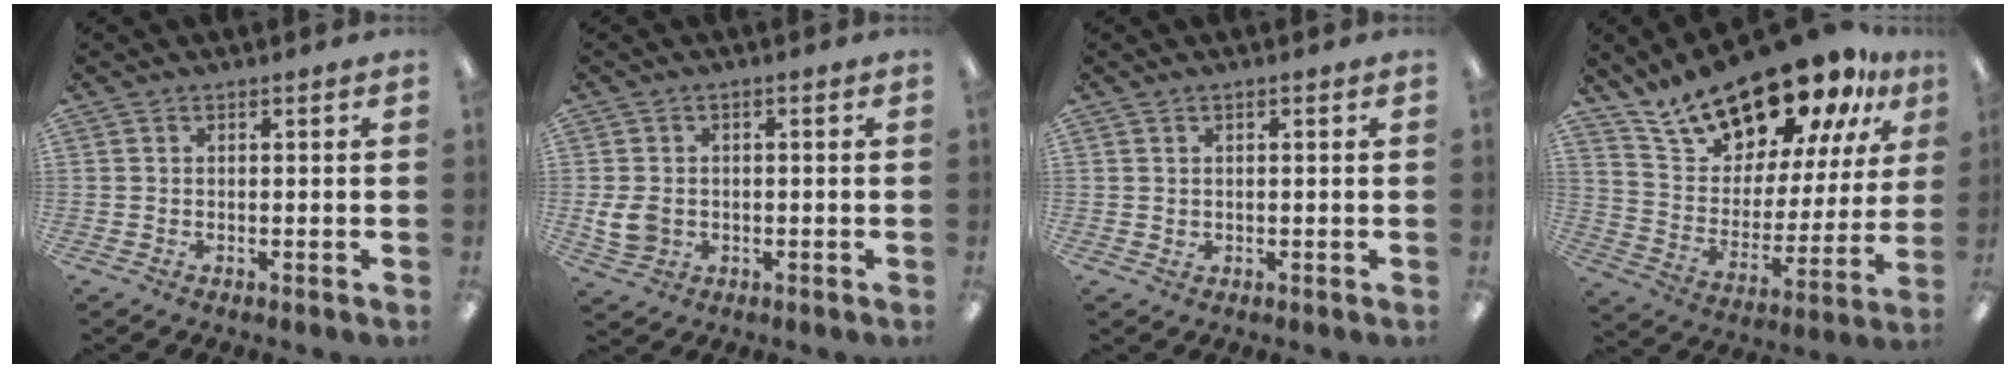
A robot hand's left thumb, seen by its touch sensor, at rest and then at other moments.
{"total": 5.4, "force": [-0.7, 4.2, 3.3], "torque": [-0.069, -0.001, -0.014]}
{"total": 0.7, "force": [0.3, 0.6, 0.2], "torque": [-0.004, 0.004, 0.005]}
{"total": 20.4, "force": [17.1, 7.8, 8.0], "torque": [-0.150, -0.119, 0.302]}